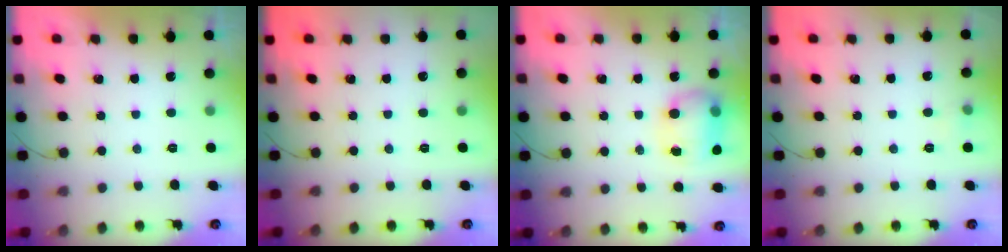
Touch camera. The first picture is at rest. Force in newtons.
{"total": 0.0}
{"total": 11.9, "press": 9.6, "slide": 7.0}
{"total": 3.8, "press": 3.6, "slide": 1.2}